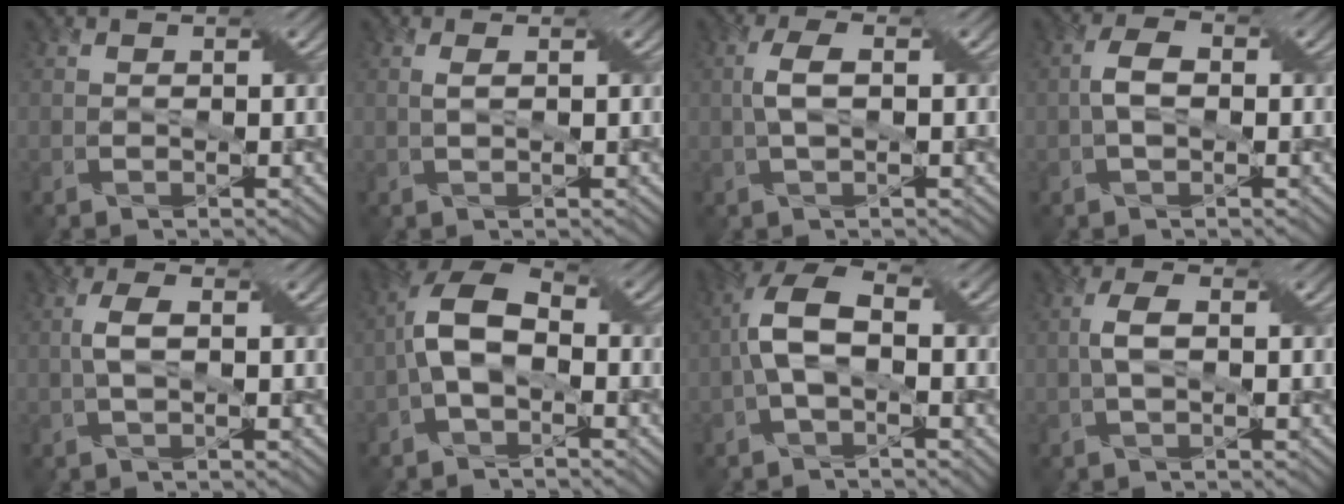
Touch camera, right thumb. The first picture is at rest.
{"total": 1.1, "force": [0.3, 0.1, 1.0], "torque": [-0.026, 0.005, 0.004]}
{"total": 3.2, "force": [0.1, 1.1, 3.0], "torque": [-0.071, 0.009, 0.001]}
{"total": 3.3, "force": [-0.3, 1.9, 2.7], "torque": [-0.060, 0.005, -0.008]}
{"total": 2.9, "force": [0.1, 1.0, 2.7], "torque": [-0.064, 0.008, 0.001]}
{"total": 7.4, "force": [-1.1, 4.2, 6.0], "torque": [-0.127, 0.020, -0.031]}
{"total": 7.1, "force": [-0.7, 3.3, 6.3], "torque": [-0.141, 0.017, -0.017]}
{"total": 2.9, "force": [0.0, 1.2, 2.7], "torque": [-0.061, 0.008, -0.002]}